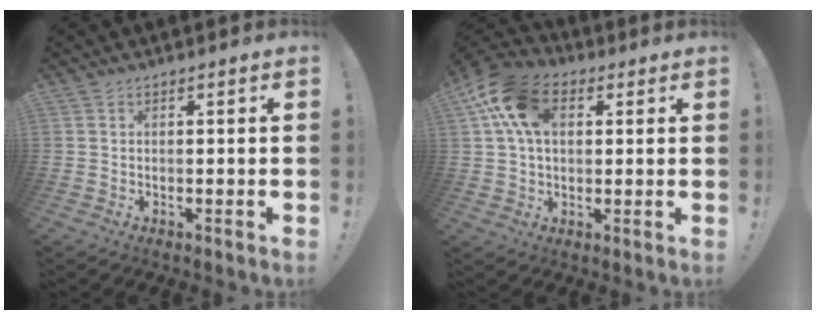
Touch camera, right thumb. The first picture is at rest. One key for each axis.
{"total": 15.5, "fx": 5.1, "fy": 10.5, "fz": 10.1, "tx": -0.186, "ty": -0.003, "tz": 0.099}